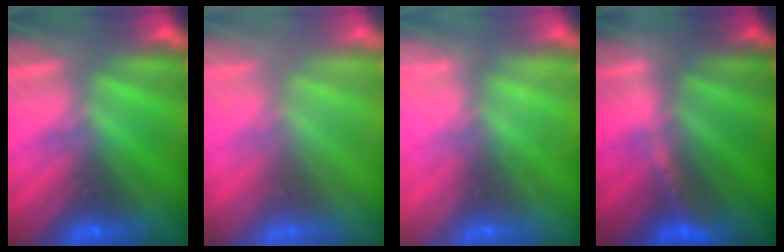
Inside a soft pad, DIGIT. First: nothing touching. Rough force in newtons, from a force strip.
{"total": 2.9}
{"total": 2.1}
{"total": 3.3}